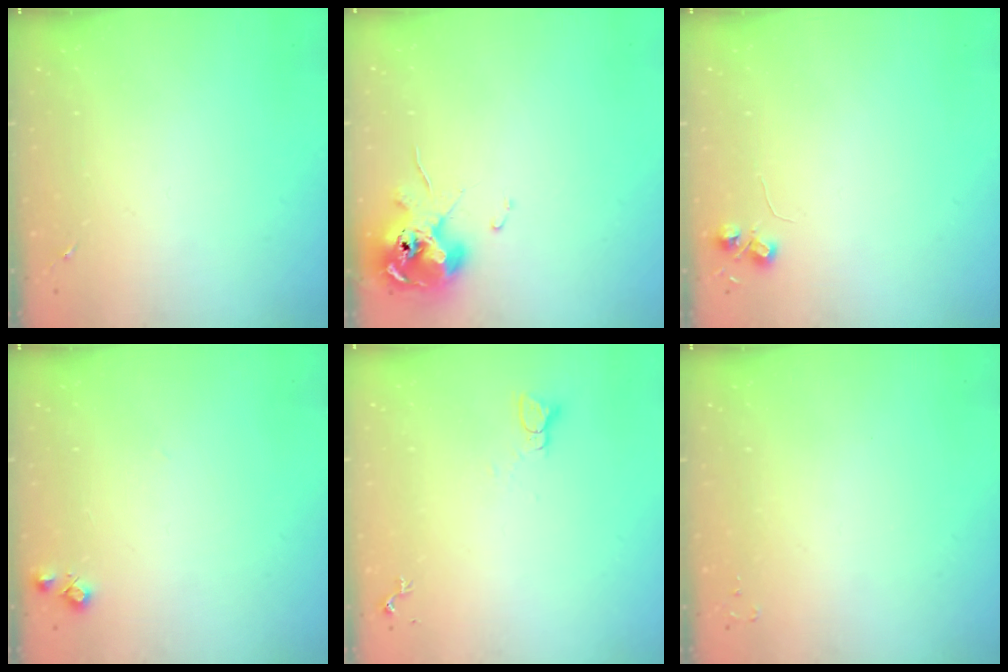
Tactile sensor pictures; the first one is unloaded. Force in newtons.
{"total": 10.4, "press": 10.3, "slide": 1.4}
{"total": 5.2, "press": 5.2, "slide": 0.7}
{"total": 6.6, "press": 6.6, "slide": 0.6}
{"total": 2.2, "press": 2.2, "slide": 0.1}
{"total": 2.0, "press": 2.0, "slide": 0.3}